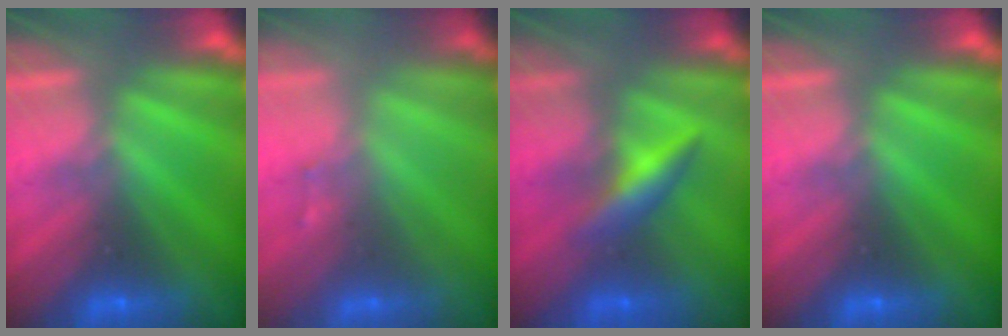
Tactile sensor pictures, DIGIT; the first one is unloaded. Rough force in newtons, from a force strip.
{"total": 1.5}
{"total": 2.5}
{"total": 0.0}